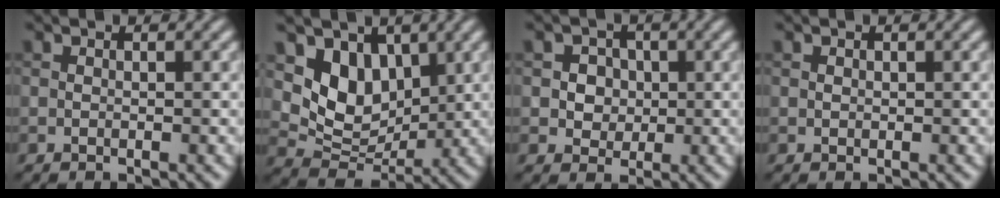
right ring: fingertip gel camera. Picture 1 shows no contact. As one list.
[{"total": 5.8, "force": [2.3, 4.3, 3.1], "torque": [-0.057, -0.016, 0.036]}, {"total": 3.2, "force": [0.7, 2.8, 1.3], "torque": [-0.008, 0.004, 0.007]}, {"total": 0.0}]